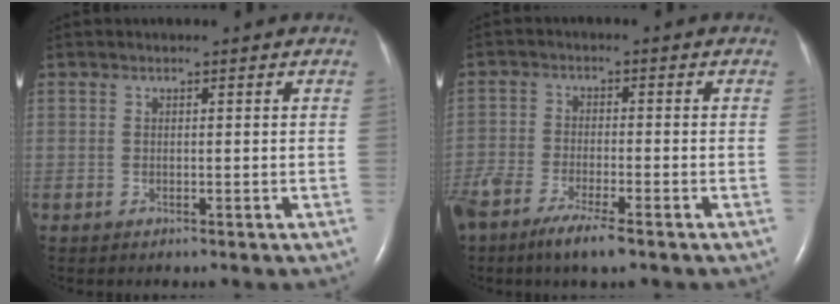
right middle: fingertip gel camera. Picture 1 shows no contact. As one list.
[{"total": 8.7, "force": [-6.4, 1.5, 5.8], "torque": [-0.105, -0.019, -0.108]}]